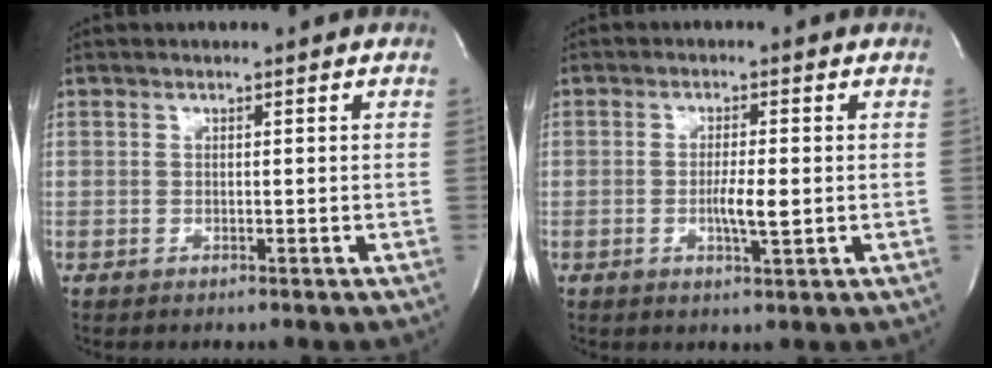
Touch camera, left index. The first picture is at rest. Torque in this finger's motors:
{"motor_torque": [0.50, 0.17, 0.11, 0.05]}